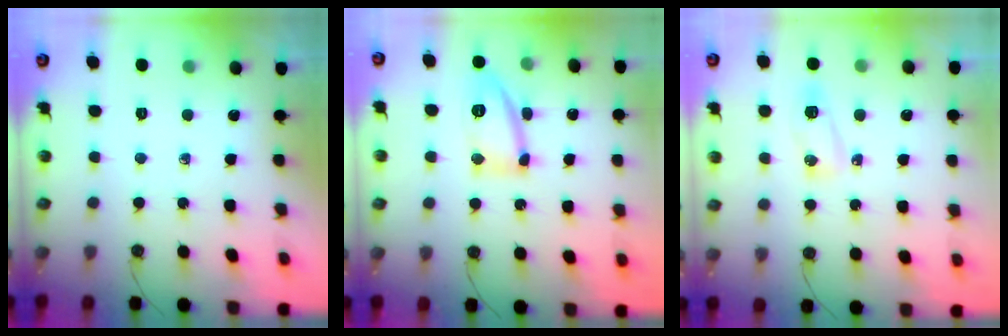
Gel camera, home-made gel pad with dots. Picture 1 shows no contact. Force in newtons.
{"total": 13.3, "press": 13.3, "slide": 1.2}
{"total": 6.4, "press": 6.2, "slide": 1.3}